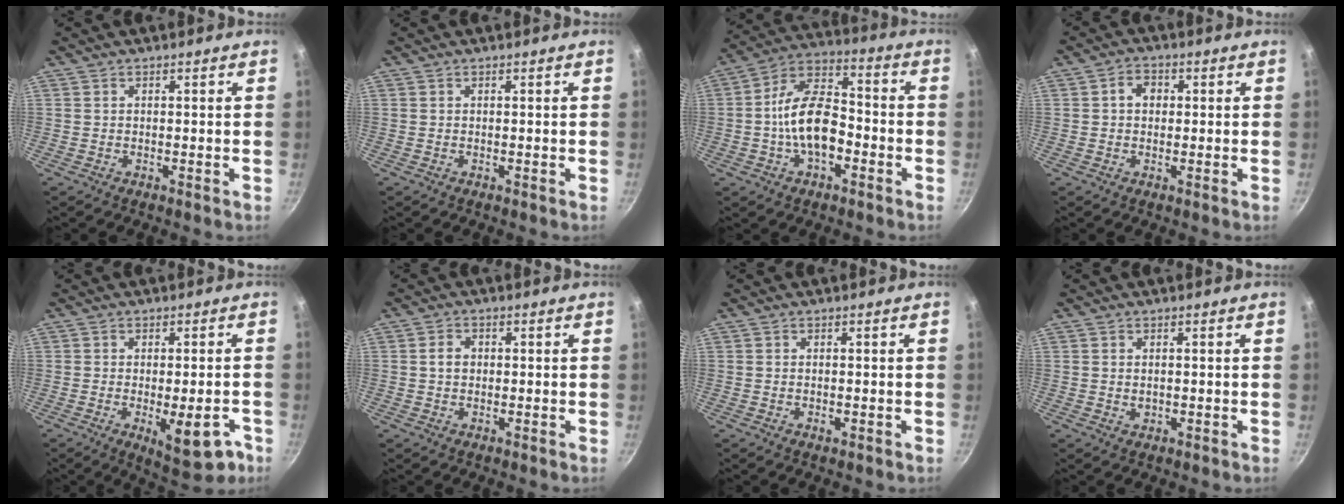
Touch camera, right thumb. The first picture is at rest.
{"total": 0.0}
{"total": 14.0, "force": [-3.2, 8.4, 10.7], "torque": [-0.158, 0.049, -0.070]}
{"total": 3.5, "force": [0.5, 2.8, 2.1], "torque": [-0.015, 0.007, 0.004]}
{"total": 10.3, "force": [-3.9, 3.9, 8.7], "torque": [-0.087, 0.010, -0.040]}
{"total": 2.7, "force": [0.1, 2.2, 1.5], "torque": [-0.016, 0.006, 0.001]}
{"total": 1.0, "force": [-0.3, 0.5, 0.8], "torque": [-0.013, 0.001, -0.004]}
{"total": 1.4, "force": [0.0, 1.1, 0.9], "torque": [-0.014, 0.000, 0.002]}